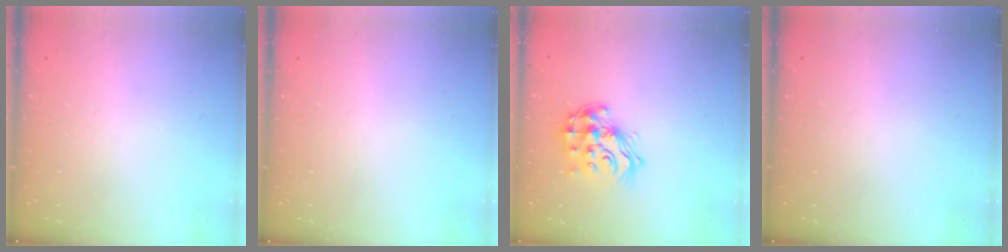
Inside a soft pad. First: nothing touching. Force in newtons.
{"total": 0.0}
{"total": 15.5, "press": 15.4, "slide": 1.0}
{"total": 0.0}